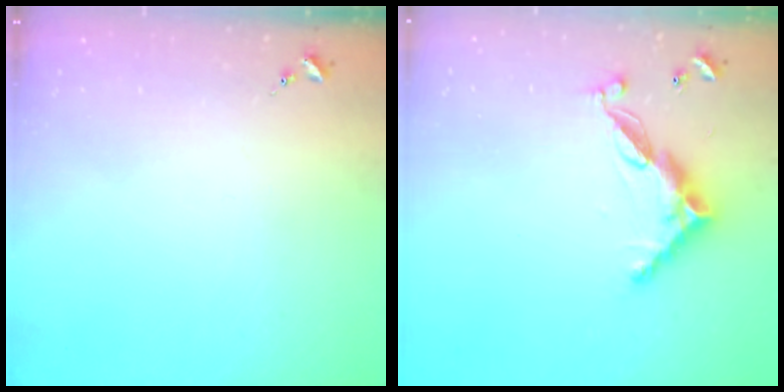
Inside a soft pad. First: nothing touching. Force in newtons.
{"total": 11.6, "press": 11.6, "slide": 0.3}